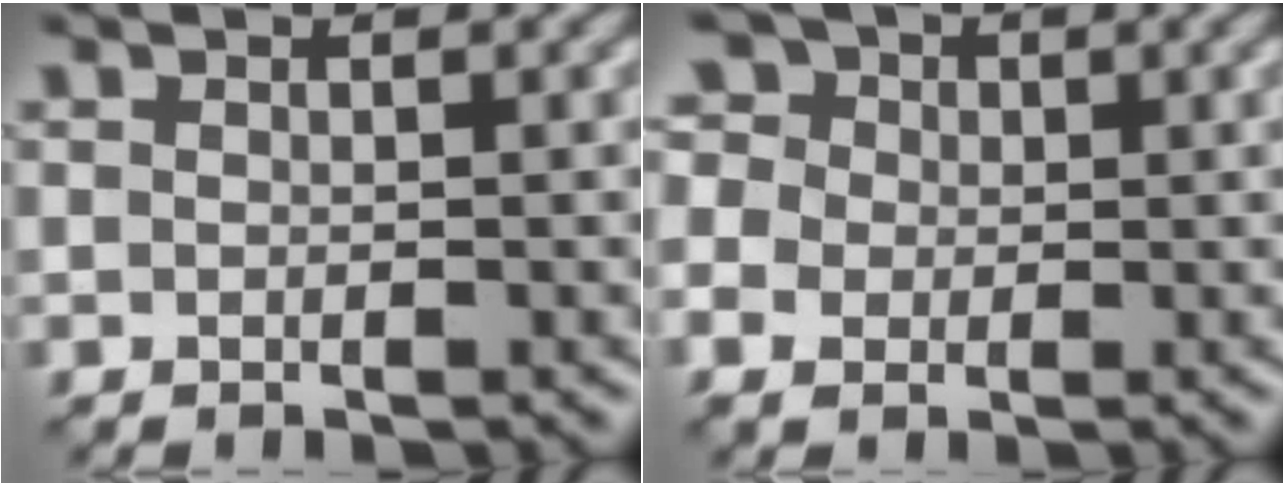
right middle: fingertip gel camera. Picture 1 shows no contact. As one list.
[{"total": 6.7, "force": [1.0, 5.5, 3.7], "torque": [-0.084, 0.031, -0.014]}]